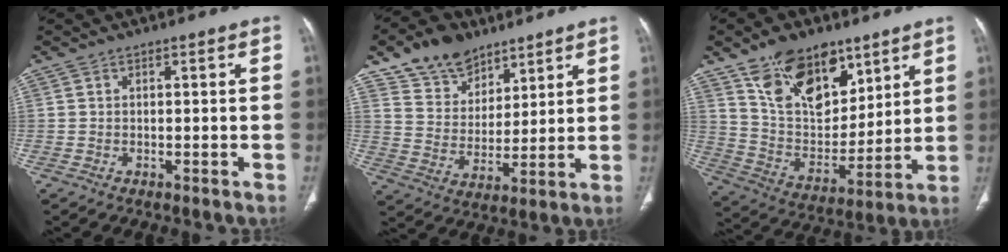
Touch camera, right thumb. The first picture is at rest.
{"total": 12.8, "force": [9.1, 8.2, 3.7], "torque": [-0.029, -0.043, 0.171]}
{"total": 18.6, "force": [11.3, 10.6, 10.4], "torque": [-0.124, -0.059, 0.209]}